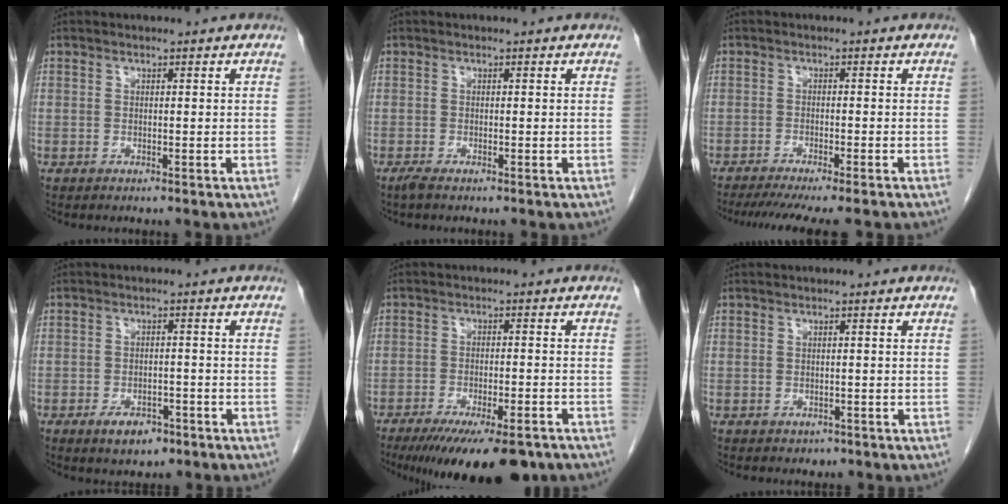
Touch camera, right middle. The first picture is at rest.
{"total": 0.9, "force": [-0.7, 0.0, 0.6], "torque": [-0.019, -0.006, -0.015]}
{"total": 11.2, "force": [-9.6, 0.3, 5.7], "torque": [-0.066, -0.023, -0.135]}
{"total": 4.2, "force": [-2.6, 2.2, 2.5], "torque": [-0.039, 0.002, -0.031]}
{"total": 15.0, "force": [-11.3, 3.6, 9.2], "torque": [-0.120, -0.024, -0.165]}
{"total": 0.9, "force": [-0.6, 0.7, 0.2], "torque": [-0.005, 0.001, -0.004]}